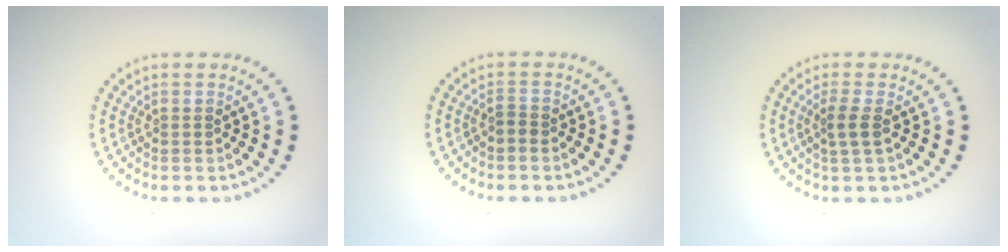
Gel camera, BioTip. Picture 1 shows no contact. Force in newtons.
{"total": 0.7, "press": 0.5, "slide": 0.5}
{"total": 1.7, "press": 1.4, "slide": 1.0}